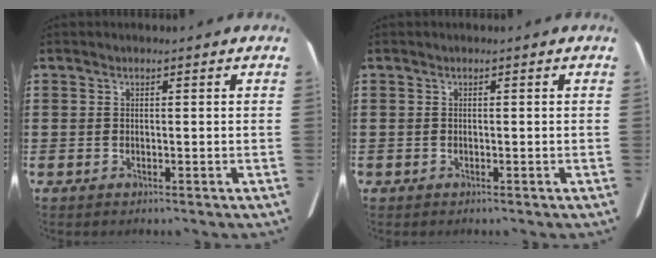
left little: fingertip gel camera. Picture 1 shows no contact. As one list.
[{"total": 0.0}]